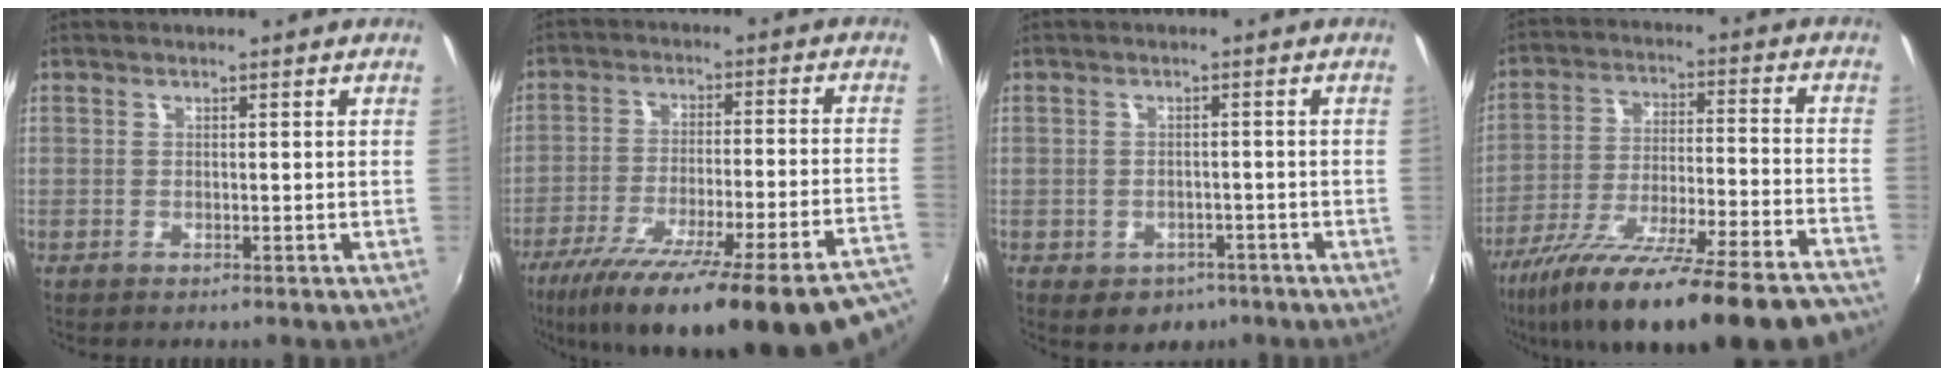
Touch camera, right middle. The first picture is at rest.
{"total": 30.9, "force": [-24.3, 4.2, 18.6], "torque": [-0.285, -0.074, -0.343]}
{"total": 5.3, "force": [-2.7, 4.1, 1.8], "torque": [-0.046, -0.007, -0.029]}
{"total": 30.5, "force": [-25.2, 4.5, 16.5], "torque": [-0.273, -0.077, -0.369]}